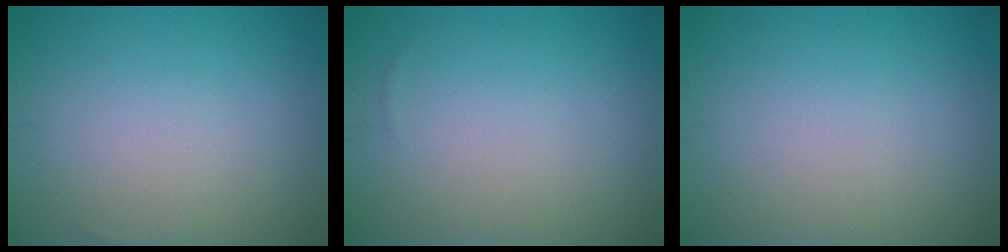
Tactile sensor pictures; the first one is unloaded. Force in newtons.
{"total": 0.0}
{"total": 0.0}